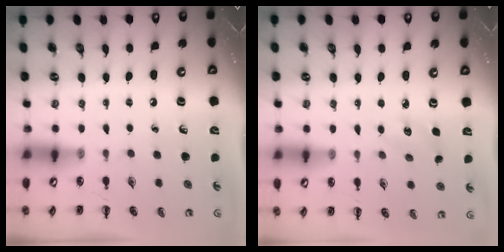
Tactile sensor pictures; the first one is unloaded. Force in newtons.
{"total": 3.4, "press": 3.3, "slide": 0.8}